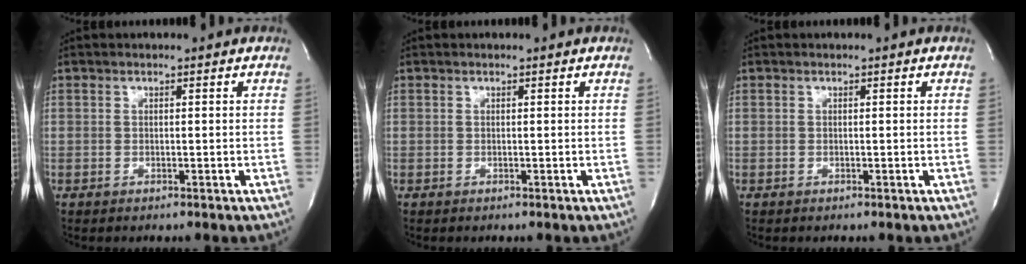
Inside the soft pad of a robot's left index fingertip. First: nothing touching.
{"total": 0.0}
{"total": 0.0}